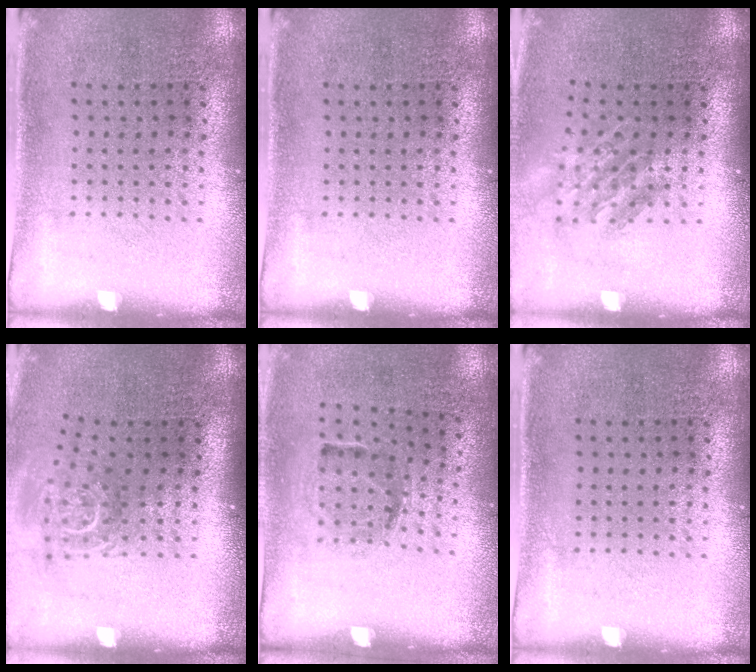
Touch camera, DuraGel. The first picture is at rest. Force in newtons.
{"total": 0.0}
{"total": 1.5, "press": 1.1, "slide": 1.0}
{"total": 1.8, "press": 1.2, "slide": 1.3}
{"total": 1.1, "press": 0.8, "slide": 0.8}
{"total": 0.0}